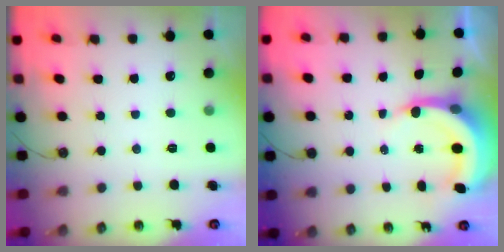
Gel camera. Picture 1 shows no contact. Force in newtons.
{"total": 6.5, "press": 6.5, "slide": 1.0}